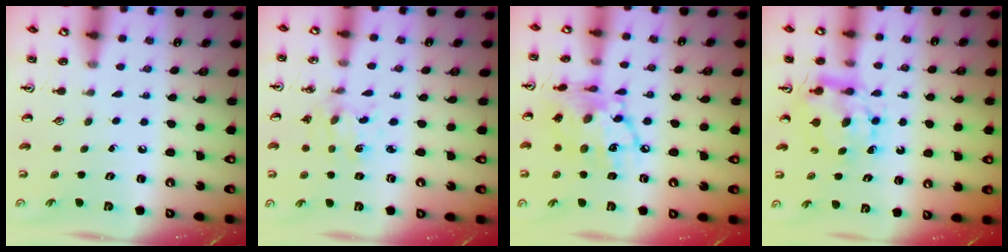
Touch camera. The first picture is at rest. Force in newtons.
{"total": 2.0, "press": 2.0, "slide": 0.3}
{"total": 16.5, "press": 16.5, "slide": 1.5}
{"total": 7.9, "press": 7.9, "slide": 0.6}